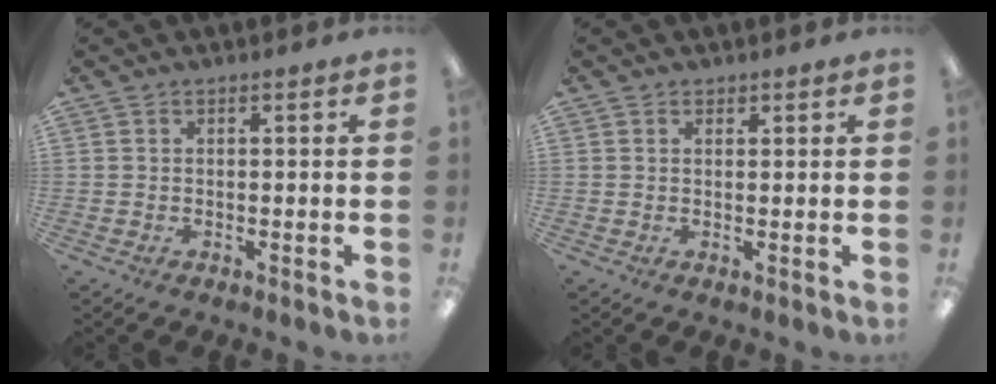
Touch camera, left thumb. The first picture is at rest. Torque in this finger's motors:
{"motor_torque": [0.05, -0.04, 0.05, -0.20, -0.01]}